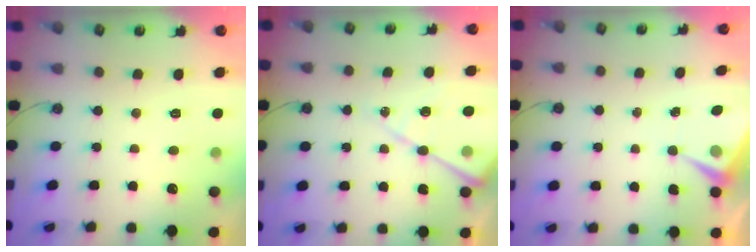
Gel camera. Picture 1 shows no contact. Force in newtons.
{"total": 14.7, "press": 14.6, "slide": 1.2}
{"total": 6.4, "press": 6.4, "slide": 0.3}